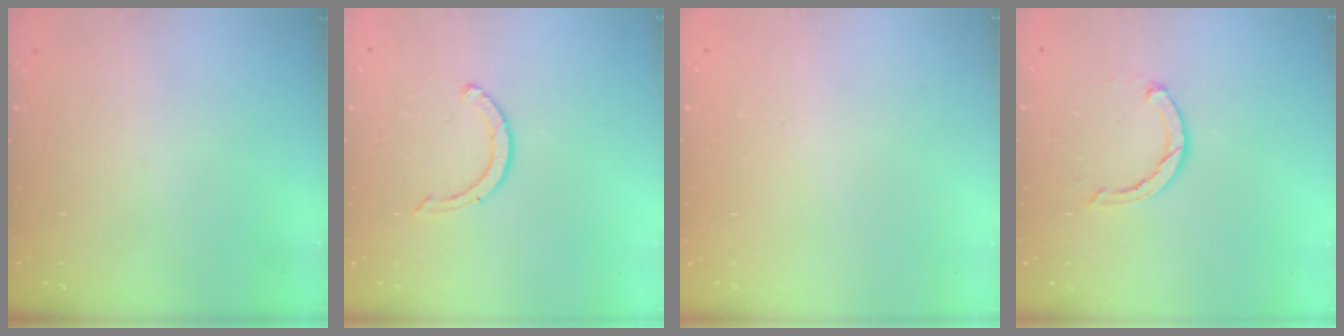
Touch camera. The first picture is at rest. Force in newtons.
{"total": 2.9, "press": 2.9, "slide": 0.4}
{"total": 2.6, "press": 2.6, "slide": 0.2}
{"total": 2.5, "press": 2.5, "slide": 0.4}